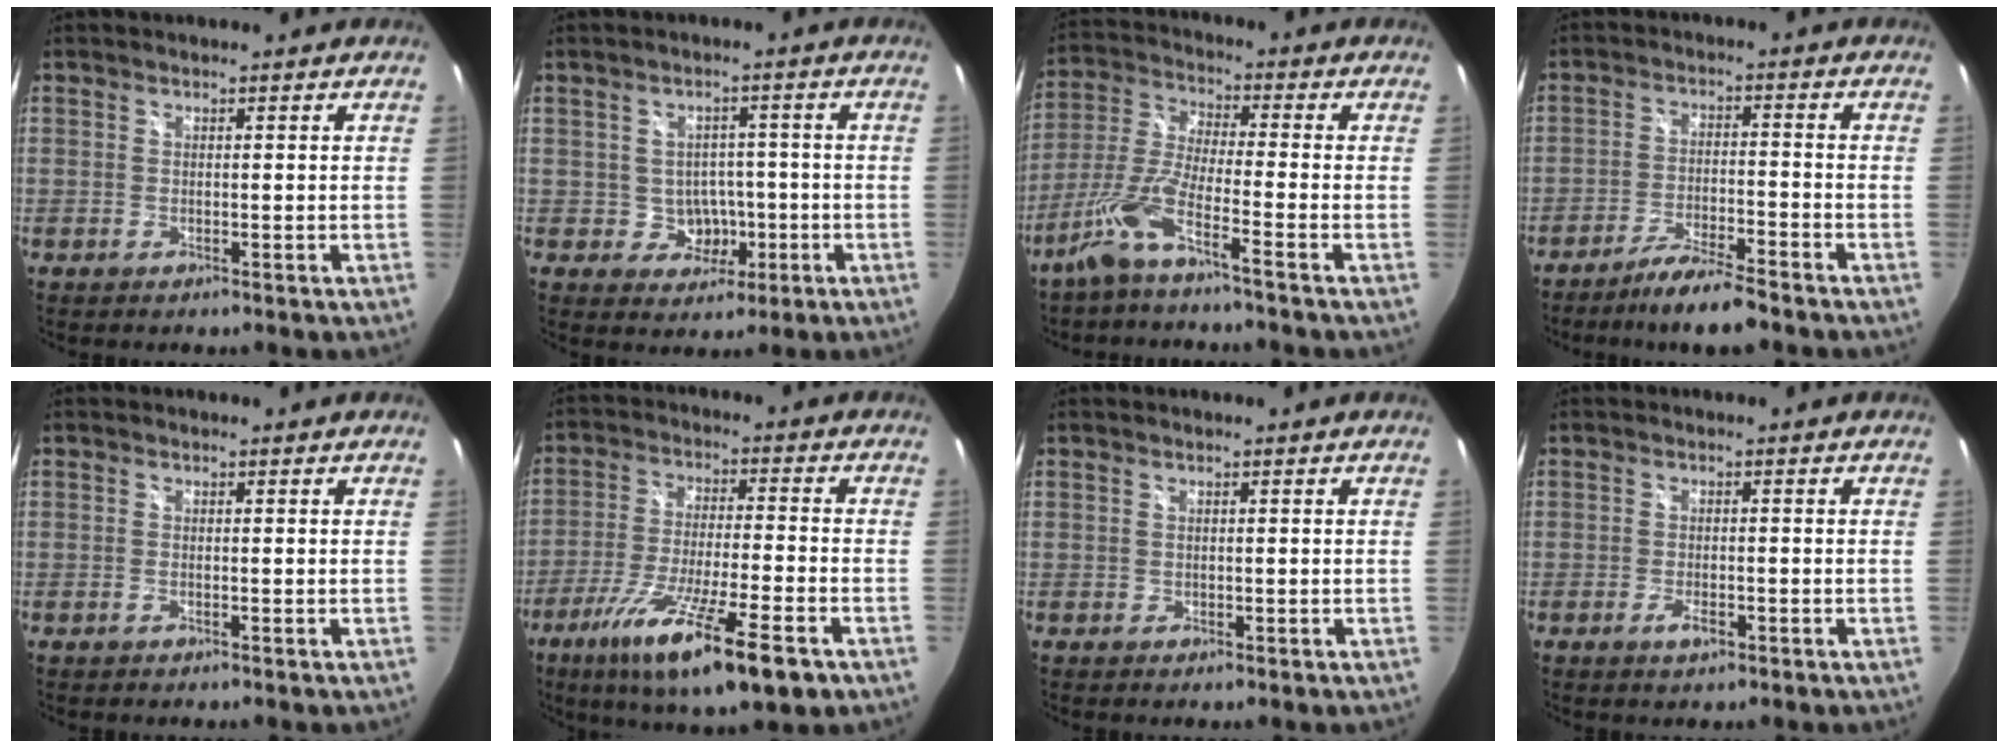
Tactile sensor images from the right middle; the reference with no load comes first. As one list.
[{"total": 4.8, "force": [-1.1, 4.4, 1.4], "torque": [-0.033, 0.016, 0.000]}, {"total": 8.0, "force": [-5.2, -0.1, 6.1], "torque": [-0.135, -0.002, -0.102]}, {"total": 8.4, "force": [-7.1, 0.5, 4.4], "torque": [-0.094, -0.006, -0.119]}, {"total": 0.5, "force": [-0.4, 0.1, 0.4], "torque": [-0.006, 0.000, -0.009]}, {"total": 18.0, "force": [-10.2, 2.6, 14.6], "torque": [-0.276, -0.056, -0.175]}, {"total": 0.0}, {"total": 2.5, "force": [-1.4, 0.9, 1.8], "torque": [-0.036, -0.003, -0.024]}]